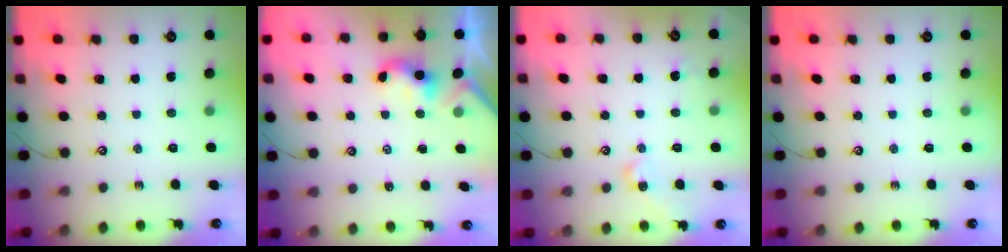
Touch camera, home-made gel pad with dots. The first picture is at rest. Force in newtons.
{"total": 2.0, "press": 2.0, "slide": 0.2}
{"total": 4.1, "press": 4.0, "slide": 0.8}
{"total": 0.0}